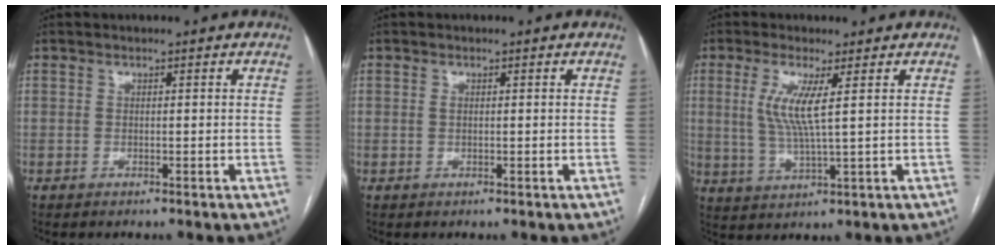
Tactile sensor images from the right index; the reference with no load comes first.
{"total": 0.5, "force": [0.1, 0.3, 0.4], "torque": [-0.010, 0.000, 0.001]}
{"total": 6.3, "force": [1.7, 0.1, 6.1], "torque": [-0.134, -0.005, 0.037]}